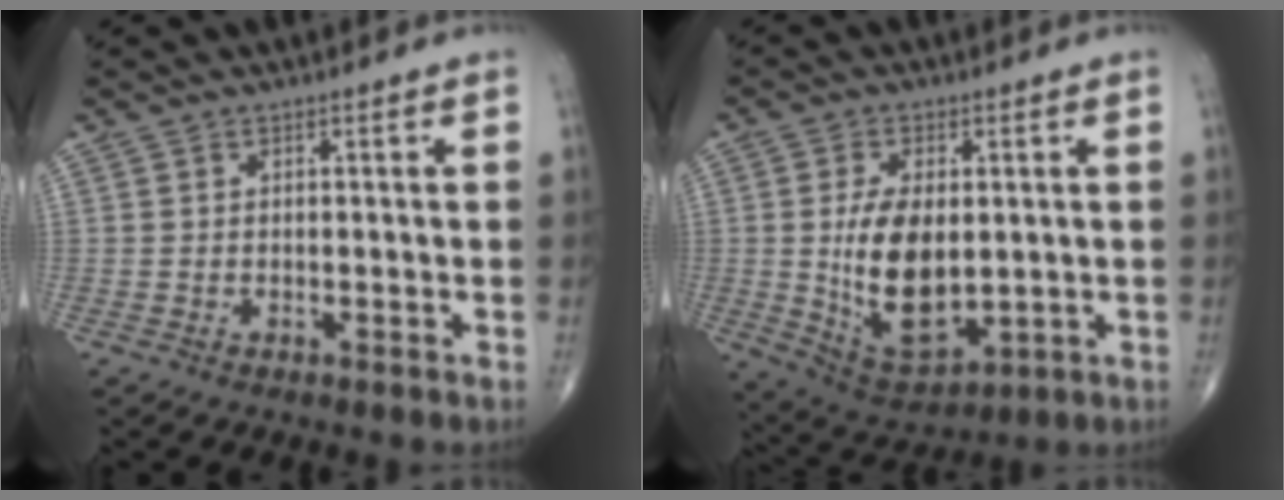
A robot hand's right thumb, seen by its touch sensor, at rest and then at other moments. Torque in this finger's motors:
{"motor_torque": [2.56, 2.45, 1.58, -0.34, 0.17]}